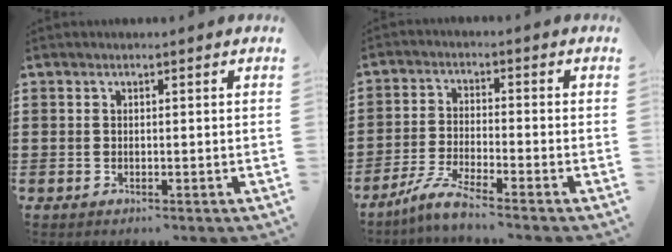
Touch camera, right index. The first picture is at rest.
{"total": 5.1, "force": [-4.3, -0.3, 2.6], "torque": [-0.071, -0.018, -0.087]}